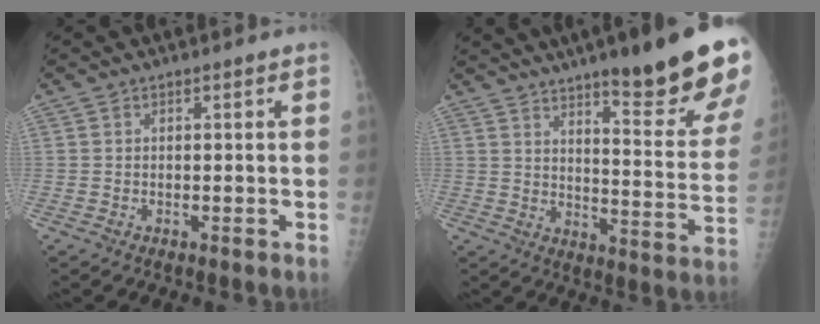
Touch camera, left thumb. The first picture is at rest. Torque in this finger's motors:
{"motor_torque": [0.95, 0.86, 1.94, -0.84, 0.40]}